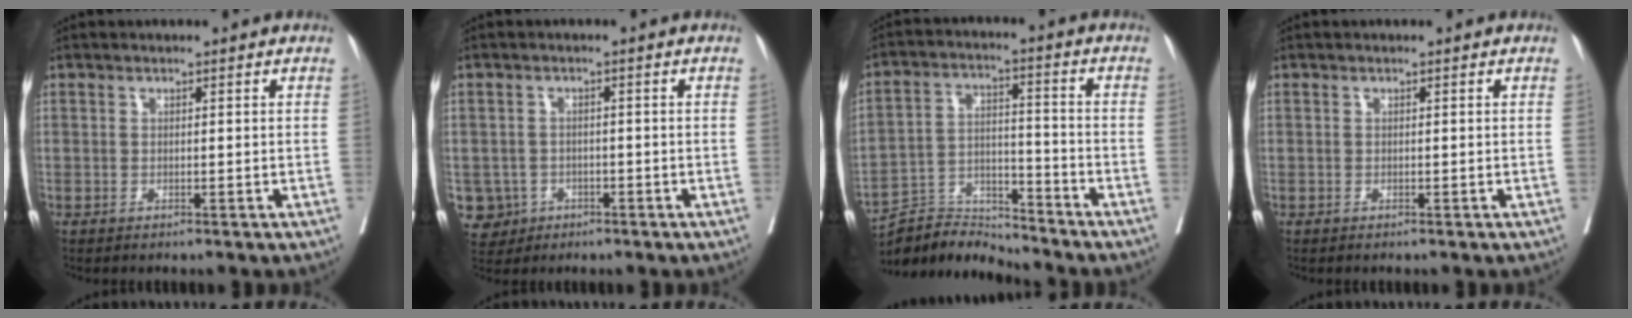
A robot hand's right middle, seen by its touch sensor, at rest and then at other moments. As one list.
[{"total": 5.1, "force": [-1.7, 4.8, 0.3], "torque": [-0.009, 0.010, -0.021]}, {"total": 8.9, "force": [-8.8, 0.2, -0.7], "torque": [0.014, 0.030, -0.163]}, {"total": 0.0}]